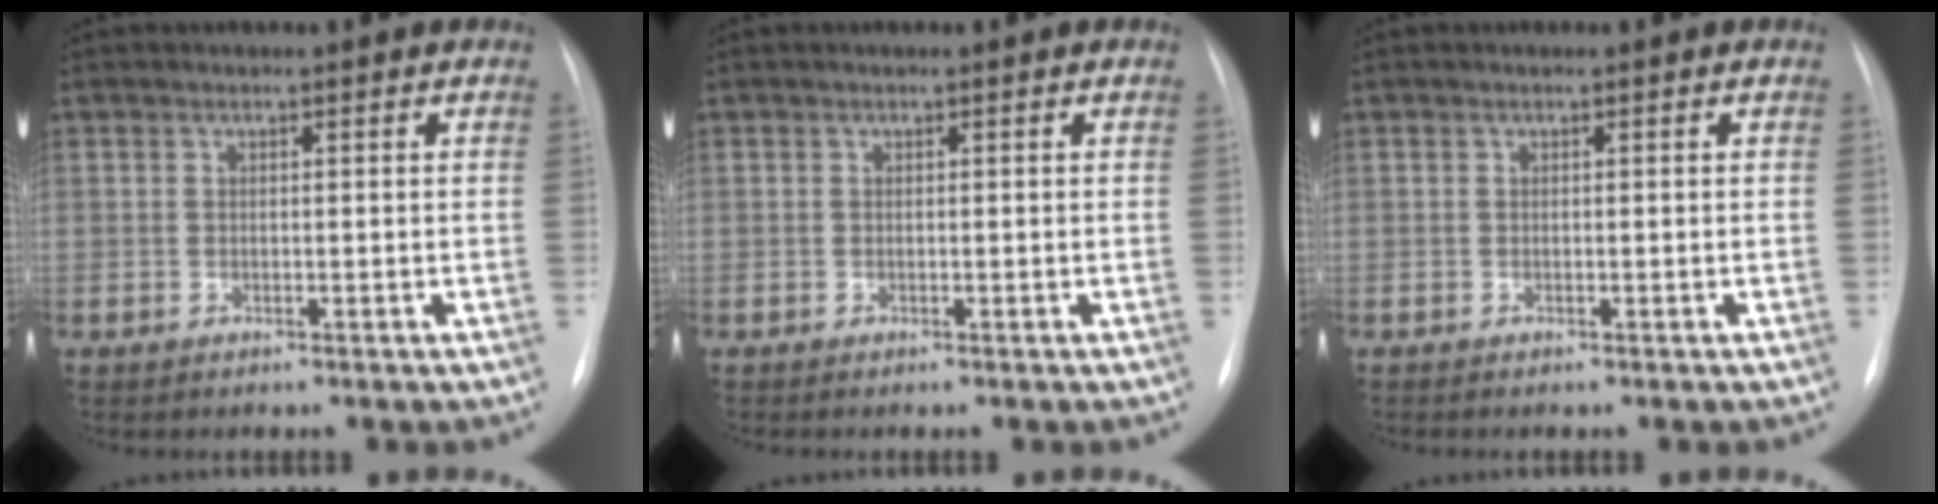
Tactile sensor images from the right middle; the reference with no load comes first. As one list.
[{"total": 0.0}, {"total": 0.0}]